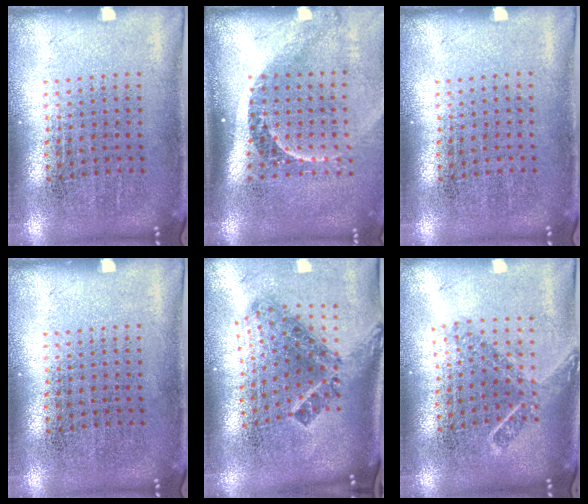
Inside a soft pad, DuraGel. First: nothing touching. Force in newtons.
{"total": 2.3, "press": 1.5, "slide": 1.7}
{"total": 0.0}
{"total": 0.0}
{"total": 1.9, "press": 1.3, "slide": 1.4}
{"total": 1.7, "press": 1.3, "slide": 1.1}